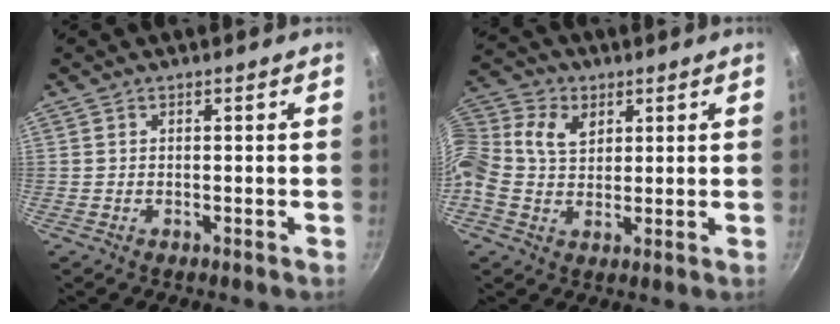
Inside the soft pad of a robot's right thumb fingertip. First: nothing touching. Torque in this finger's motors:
{"motor_torque": [0.16, 0.16, 0.55, -0.49, 0.22]}